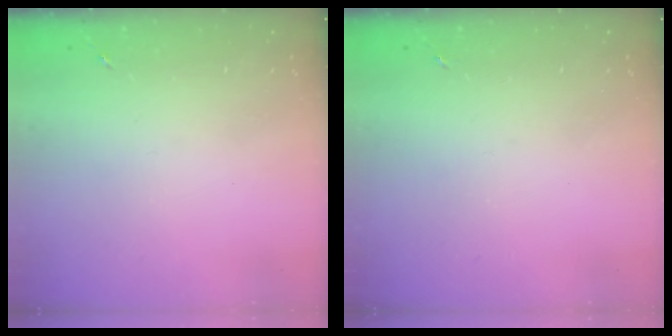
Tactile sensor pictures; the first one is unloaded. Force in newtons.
{"total": 0.0}